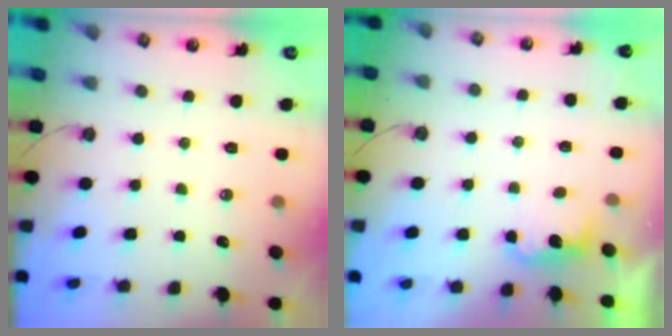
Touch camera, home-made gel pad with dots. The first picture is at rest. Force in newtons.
{"total": 2.7, "press": 2.6, "slide": 0.8}